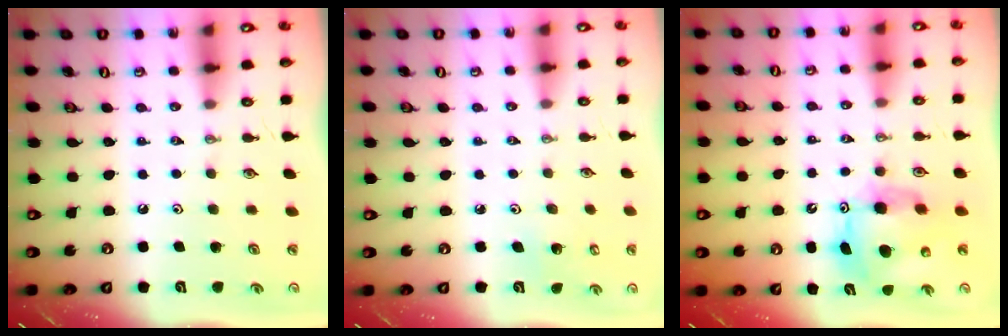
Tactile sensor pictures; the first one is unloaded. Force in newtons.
{"total": 3.1, "press": 3.1, "slide": 0.2}
{"total": 11.2, "press": 11.2, "slide": 1.2}